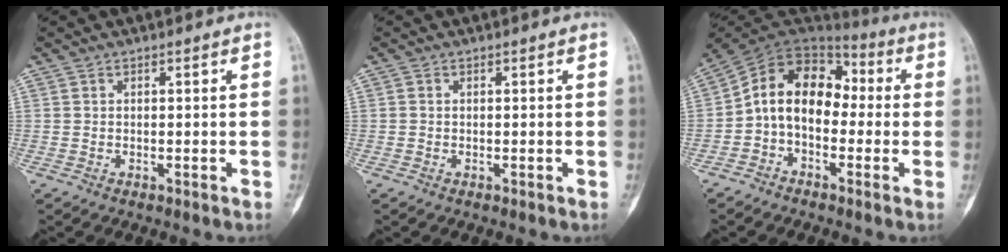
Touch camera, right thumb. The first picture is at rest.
{"total": 0.0}
{"total": 12.9, "force": [-1.1, 9.3, 8.9], "torque": [-0.117, 0.055, -0.035]}